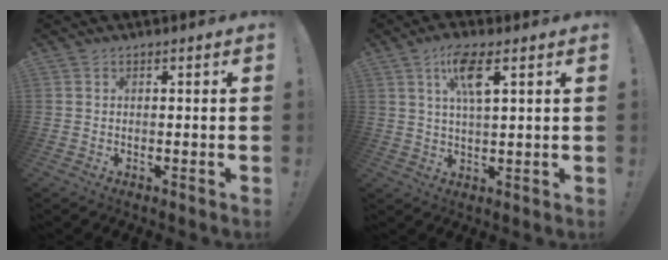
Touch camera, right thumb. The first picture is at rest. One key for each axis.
{"total": 8.4, "fx": 3.7, "fy": 2.5, "fz": 7.1, "tx": -0.125, "ty": -0.003, "tz": 0.061}